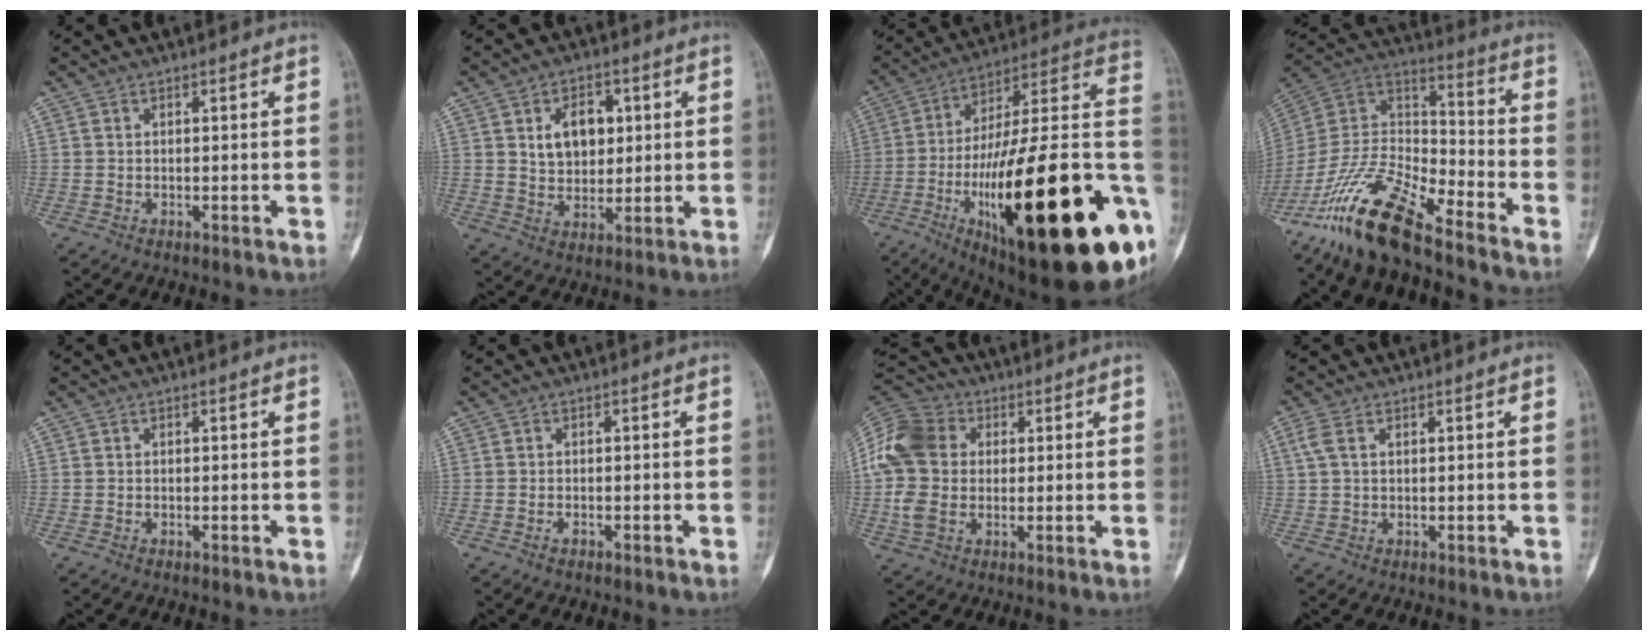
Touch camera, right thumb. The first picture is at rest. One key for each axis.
{"total": 8.7, "fx": 2.3, "fy": 6.0, "fz": 5.8, "tx": -0.056, "ty": -0.010, "tz": 0.041}
{"total": 42.8, "fx": -11.0, "fy": 12.3, "fz": 39.5, "tx": -0.517, "ty": 0.041, "tz": -0.171}
{"total": 19.4, "fx": -14.7, "fy": 5.1, "fz": 11.6, "tx": -0.218, "ty": 0.074, "tz": -0.280}
{"total": 0.0}
{"total": 1.0, "fx": -0.8, "fy": 0.4, "fz": 0.5, "tx": -0.013, "ty": 0.005, "tz": -0.015}
{"total": 15.1, "fx": 1.5, "fy": 11.5, "fz": 9.7, "tx": -0.210, "ty": 0.024, "tz": 0.022}
{"total": 2.6, "fx": 0.8, "fy": 1.3, "fz": 2.1, "tx": -0.068, "ty": 0.013, "tz": 0.020}